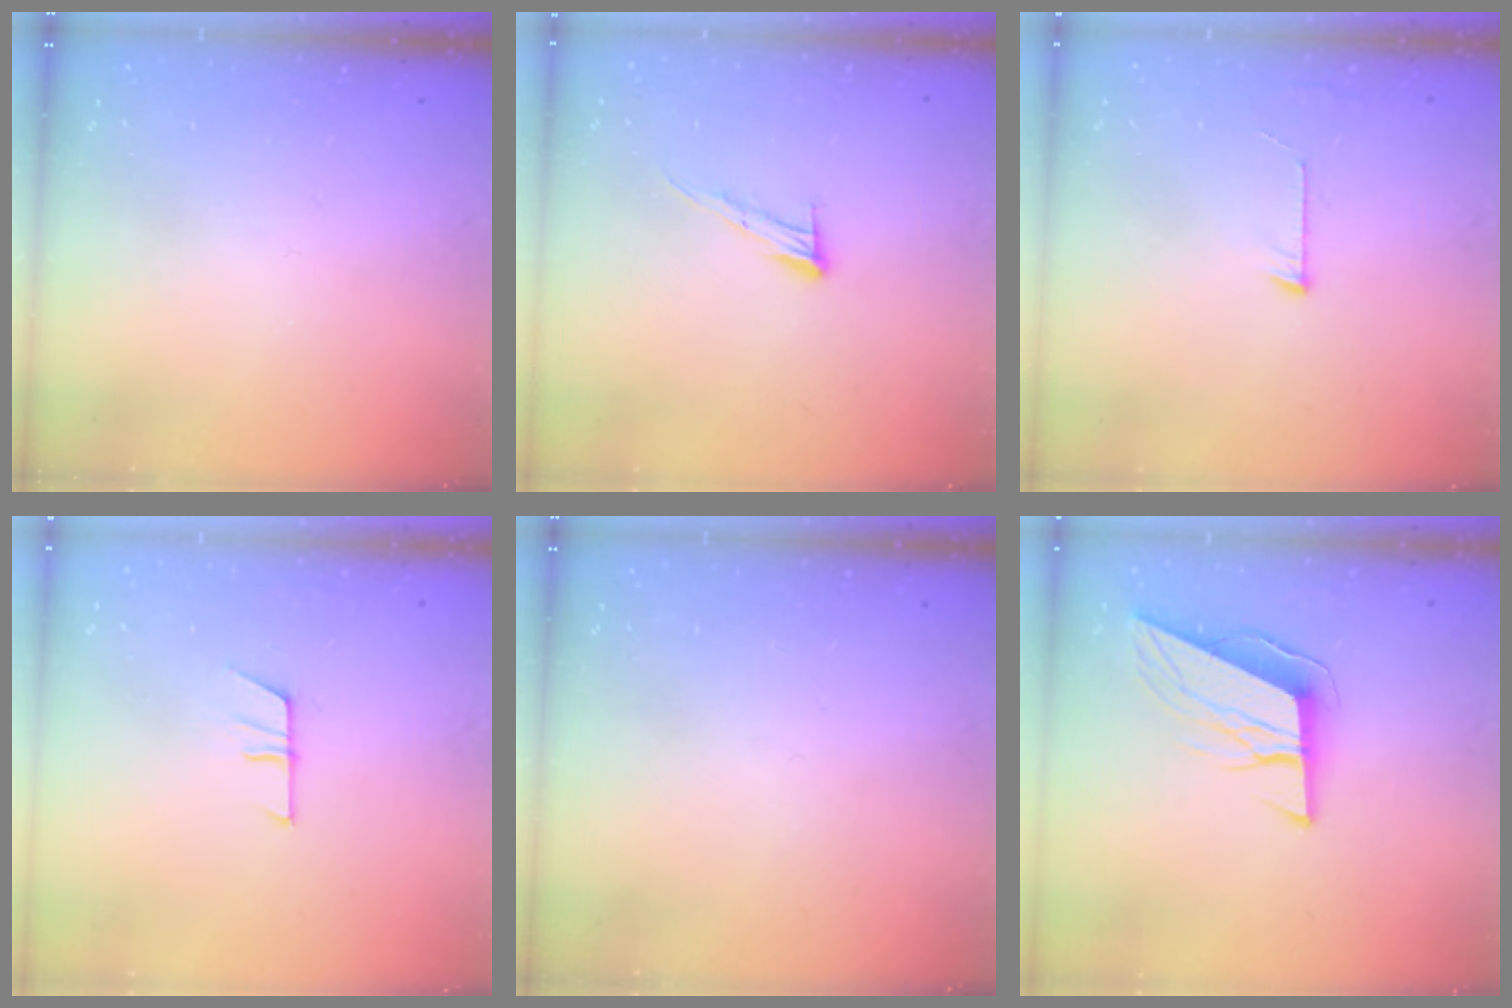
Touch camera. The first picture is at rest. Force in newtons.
{"total": 8.4, "press": 8.4, "slide": 0.4}
{"total": 5.5, "press": 5.5, "slide": 0.5}
{"total": 7.8, "press": 7.8, "slide": 0.4}
{"total": 0.0}
{"total": 10.7, "press": 10.2, "slide": 3.3}